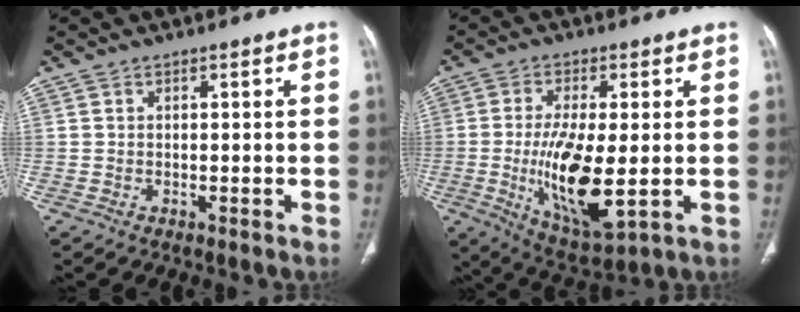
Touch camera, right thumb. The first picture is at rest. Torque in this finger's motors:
{"motor_torque": [3.07, 1.94, 1.59, -1.16, 0.22]}